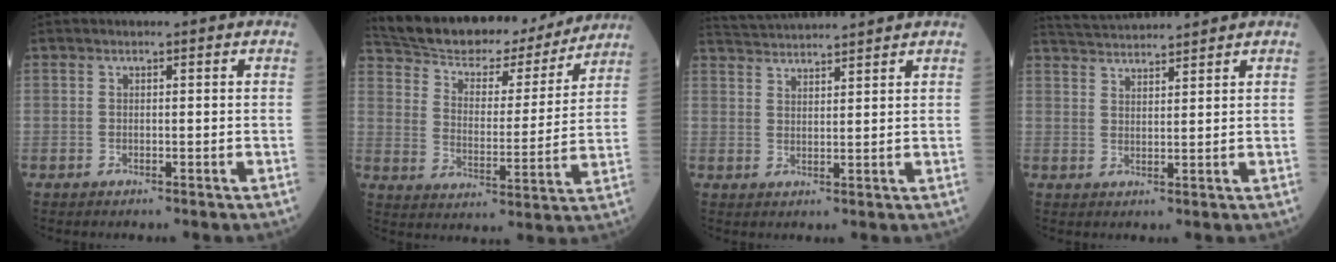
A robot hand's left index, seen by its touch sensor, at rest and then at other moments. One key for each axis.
{"total": 20.4, "fx": 18.5, "fy": 5.8, "fz": 6.4, "tx": -0.114, "ty": 0.002, "tz": 0.271}
{"total": 7.9, "fx": 7.6, "fy": -0.8, "fz": 1.7, "tx": -0.038, "ty": 0.031, "tz": 0.125}
{"total": 6.3, "fx": 6.2, "fy": -0.7, "fz": 1.0, "tx": -0.028, "ty": 0.028, "tz": 0.109}